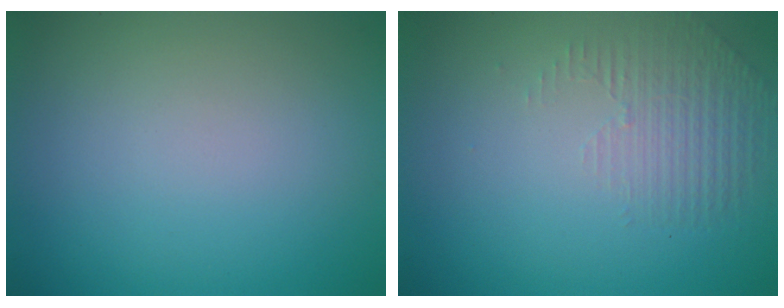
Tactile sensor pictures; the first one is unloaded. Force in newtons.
{"total": 1.3, "press": 0.5, "slide": 1.2}